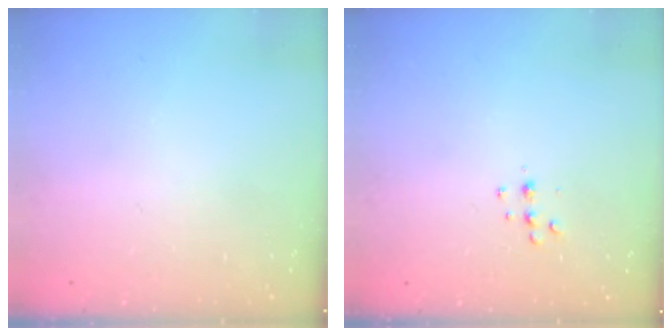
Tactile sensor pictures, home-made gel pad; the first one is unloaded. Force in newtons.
{"total": 5.1, "press": 5.0, "slide": 0.8}